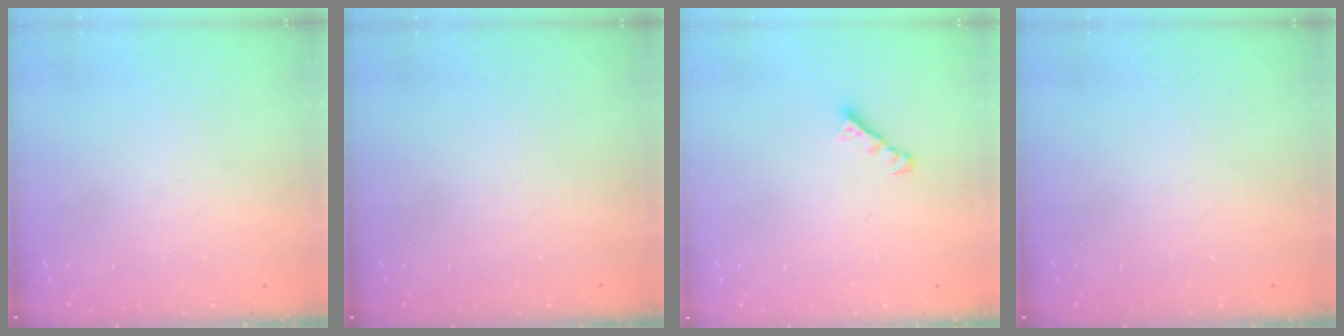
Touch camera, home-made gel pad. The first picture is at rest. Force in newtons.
{"total": 0.0}
{"total": 1.7, "press": 1.6, "slide": 0.5}
{"total": 0.0}